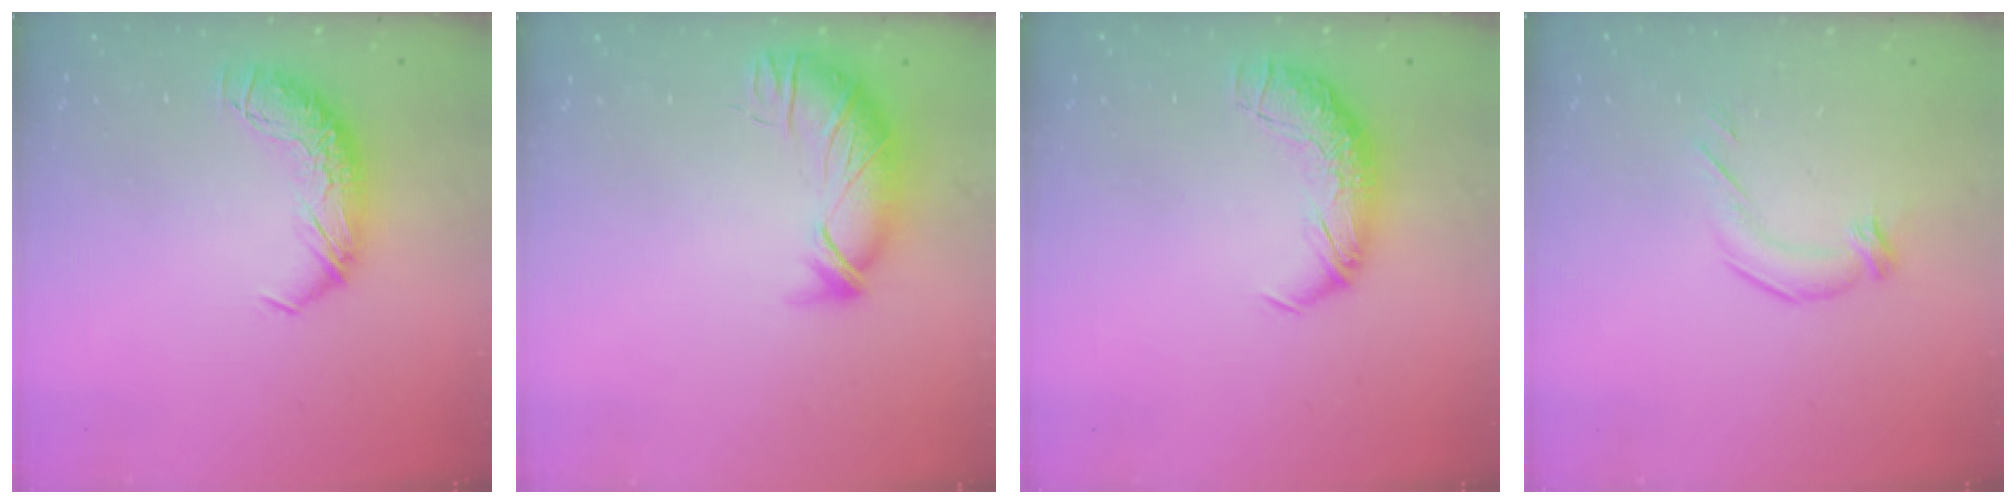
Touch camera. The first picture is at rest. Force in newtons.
{"total": 3.8, "press": 3.0, "slide": 2.4}
{"total": 2.4, "press": 1.1, "slide": 2.1}
{"total": 2.6, "press": 2.0, "slide": 1.7}